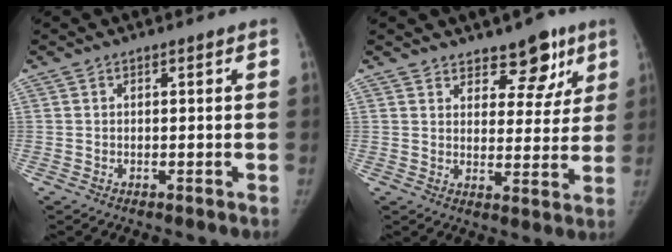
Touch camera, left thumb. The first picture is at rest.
{"total": 8.9, "force": [6.1, 4.9, 4.2], "torque": [-0.008, -0.032, 0.084]}